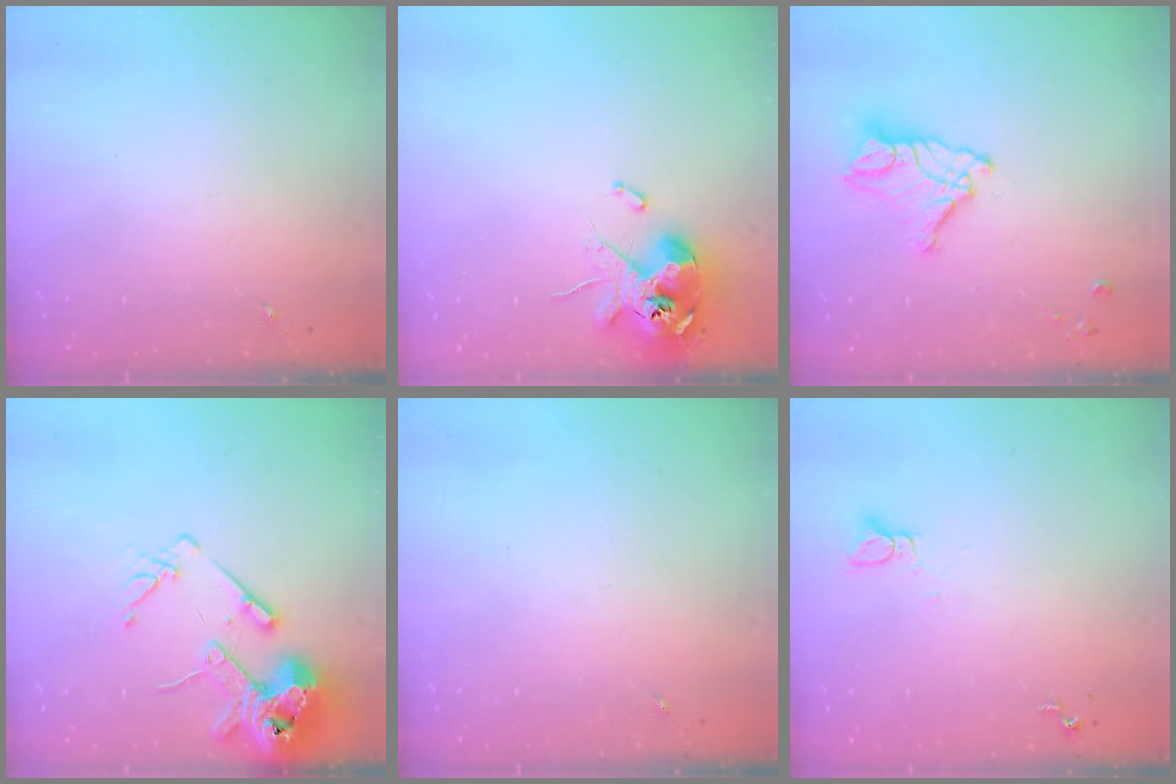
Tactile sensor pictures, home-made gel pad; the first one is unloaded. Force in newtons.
{"total": 12.1, "press": 12.0, "slide": 2.0}
{"total": 12.7, "press": 12.6, "slide": 1.1}
{"total": 15.2, "press": 14.9, "slide": 2.8}
{"total": 0.0}
{"total": 2.2, "press": 2.2, "slide": 0.1}